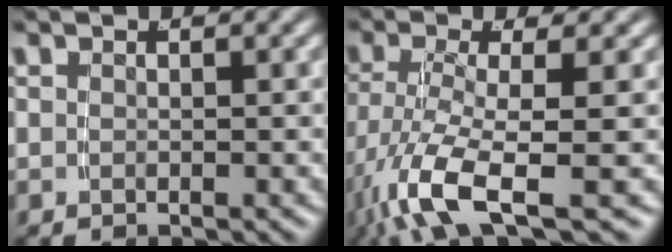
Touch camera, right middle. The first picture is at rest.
{"total": 7.0, "force": [-3.5, 2.2, 5.7], "torque": [-0.122, -0.038, -0.037]}